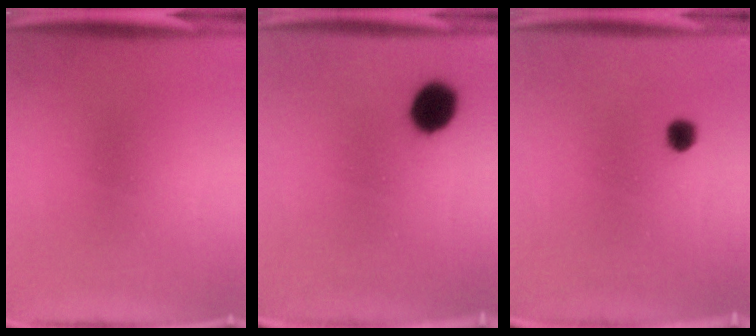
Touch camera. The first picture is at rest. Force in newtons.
{"total": 7.6}
{"total": 2.2}